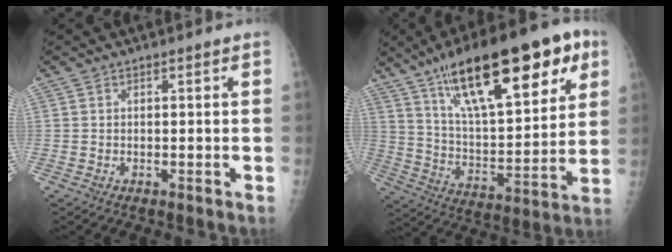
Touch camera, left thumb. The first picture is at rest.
{"total": 29.5, "force": [15.4, 10.5, 22.9], "torque": [-0.330, -0.020, 0.256]}